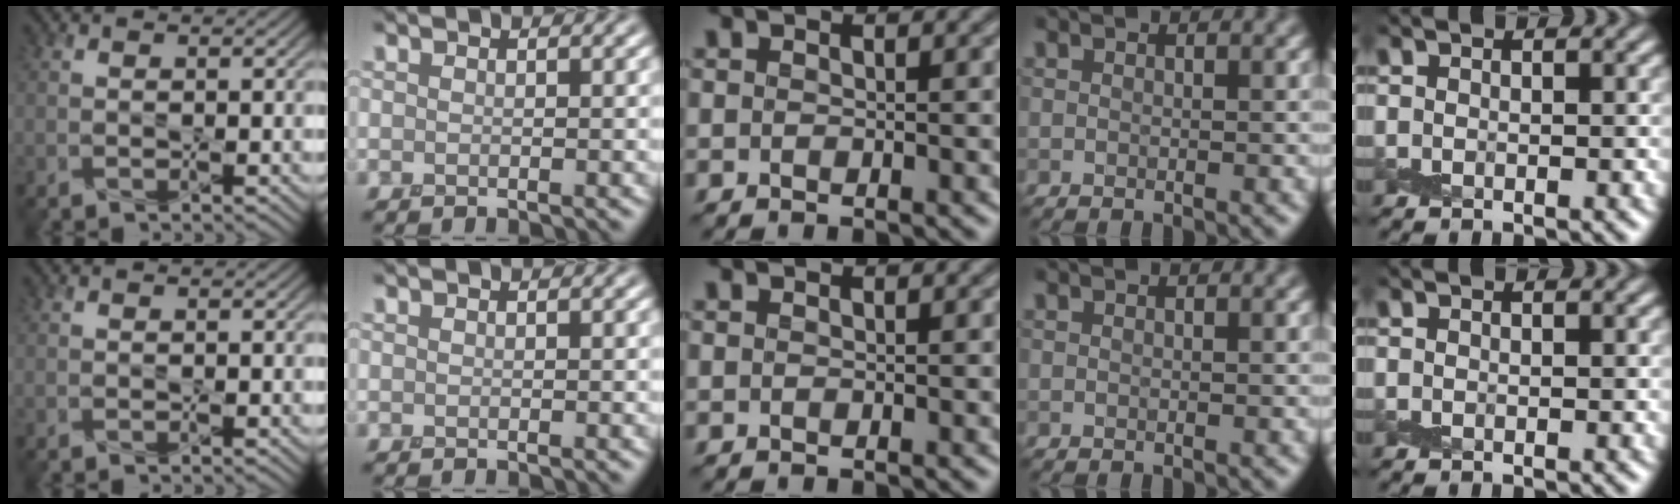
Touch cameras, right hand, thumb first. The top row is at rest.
{}